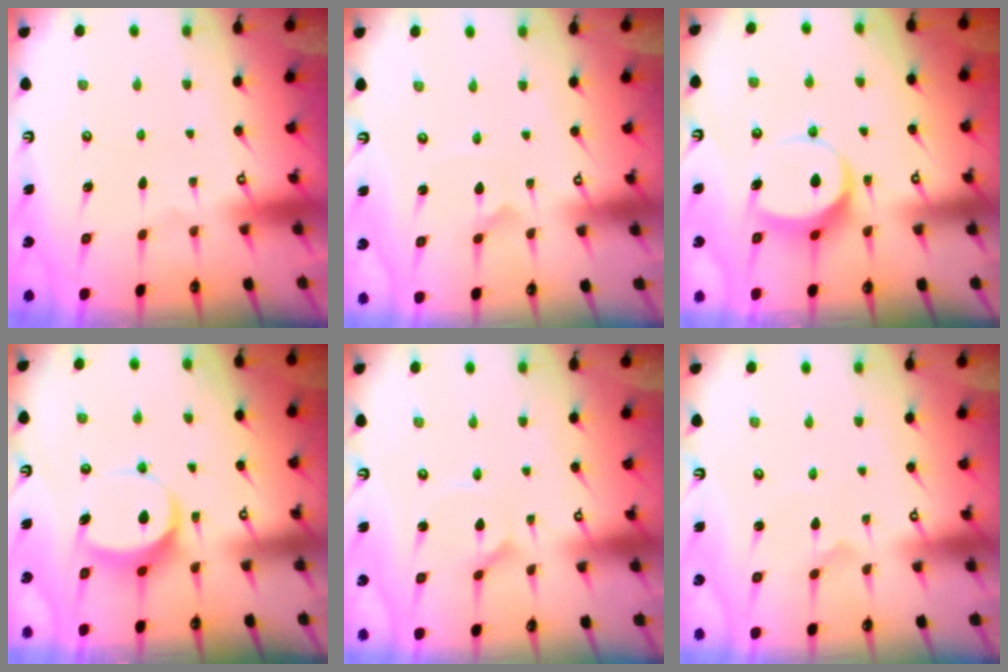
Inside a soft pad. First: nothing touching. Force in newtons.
{"total": 0.0}
{"total": 6.7, "press": 6.6, "slide": 0.8}
{"total": 7.8, "press": 7.8, "slide": 0.6}
{"total": 0.9, "press": 0.9, "slide": 0.0}
{"total": 0.6, "press": 0.6, "slide": 0.0}